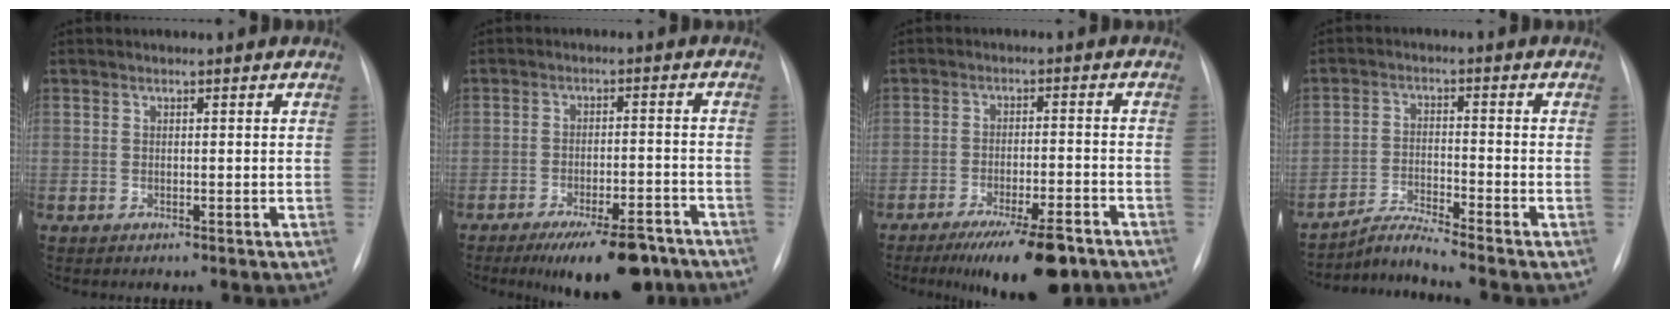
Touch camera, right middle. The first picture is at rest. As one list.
[{"total": 11.6, "force": [-8.9, 3.2, 6.7], "torque": [-0.091, -0.001, -0.133]}, {"total": 11.6, "force": [-8.4, 2.3, 7.7], "torque": [-0.114, -0.019, -0.131]}, {"total": 4.6, "force": [-4.1, -2.0, -0.1], "torque": [-0.018, -0.020, -0.080]}]